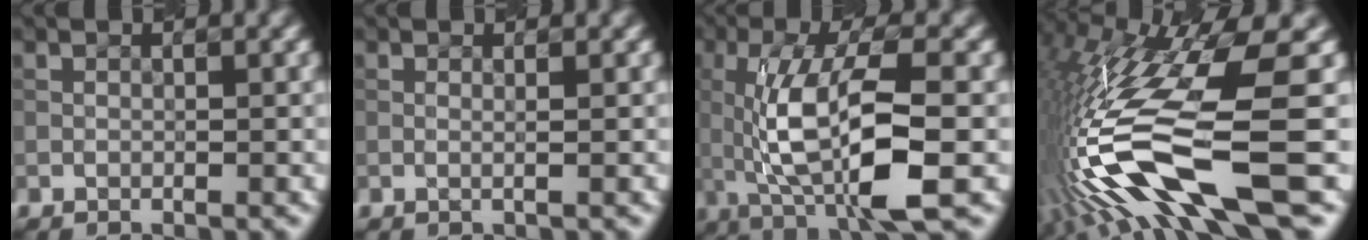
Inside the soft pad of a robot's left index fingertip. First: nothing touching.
{"total": 1.2, "force": [0.4, 0.5, 1.0], "torque": [-0.010, -0.009, -0.006]}
{"total": 9.6, "force": [-1.3, 2.8, 9.1], "torque": [-0.170, 0.002, -0.021]}
{"total": 14.1, "force": [-3.0, 2.9, 13.5], "torque": [-0.271, 0.002, -0.037]}